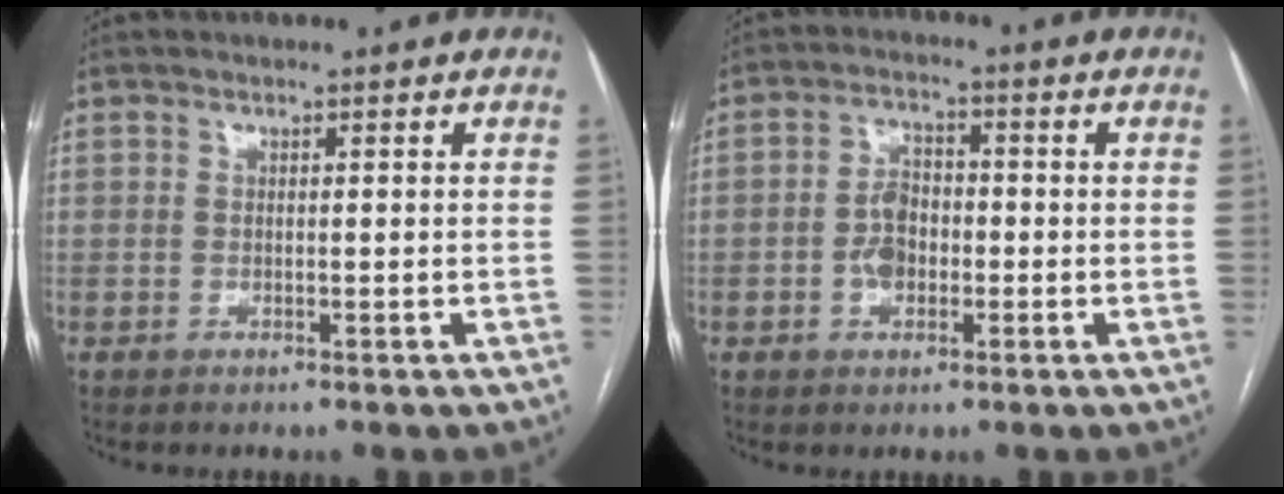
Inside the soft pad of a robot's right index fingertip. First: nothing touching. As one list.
[{"total": 4.9, "force": [-1.1, 3.2, 3.5], "torque": [-0.071, 0.013, -0.021]}]